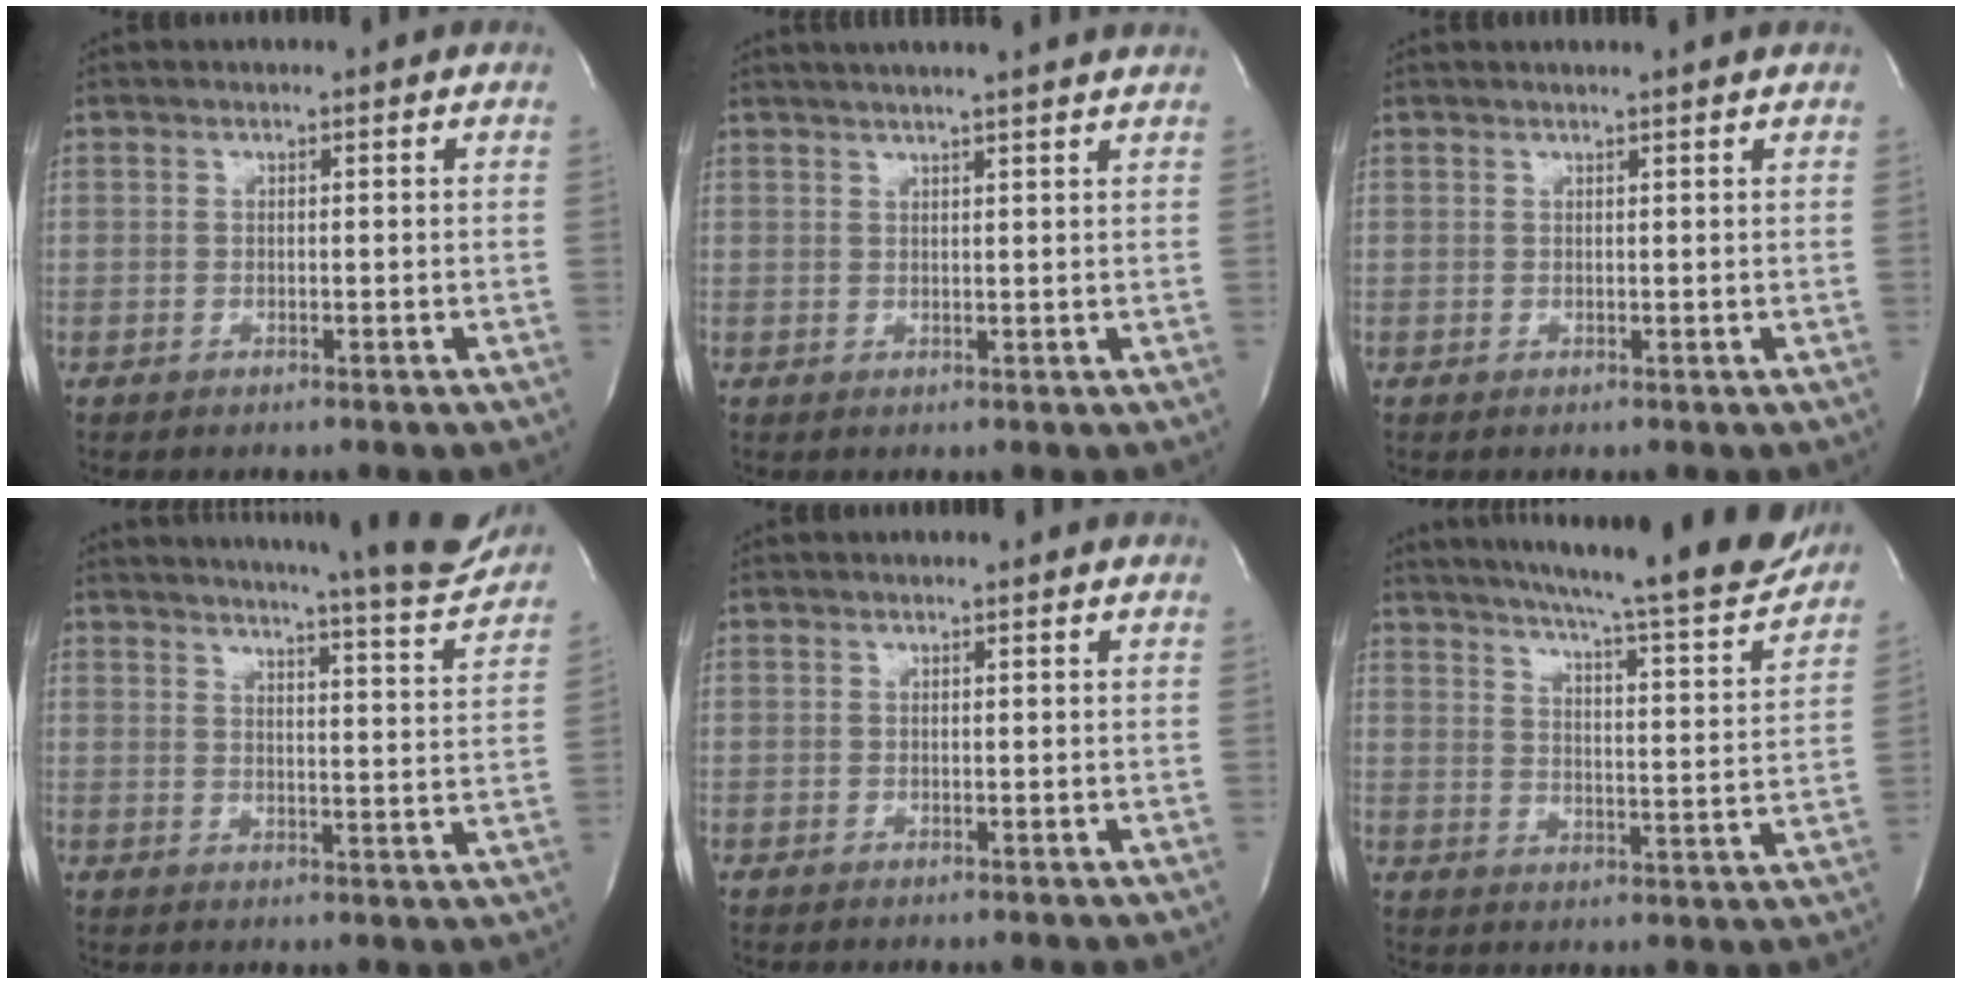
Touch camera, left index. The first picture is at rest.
{"total": 10.3, "force": [9.0, -0.4, 5.0], "torque": [-0.079, 0.022, 0.105]}
{"total": 2.5, "force": [2.3, -0.6, 0.8], "torque": [-0.014, 0.005, 0.030]}
{"total": 18.9, "force": [17.6, 0.6, 7.0], "torque": [-0.102, -0.059, 0.209]}
{"total": 0.0}
{"total": 23.2, "force": [20.7, 1.4, 10.3], "torque": [-0.164, -0.048, 0.266]}